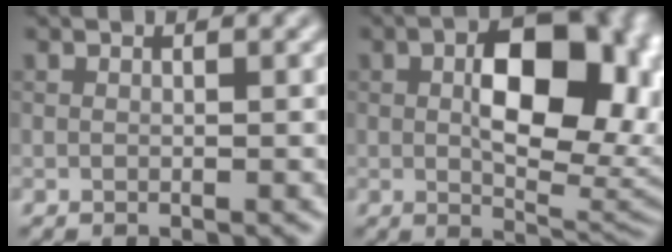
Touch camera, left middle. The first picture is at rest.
{"total": 10.7, "force": [1.1, 5.8, 8.9], "torque": [-0.123, -0.003, 0.039]}